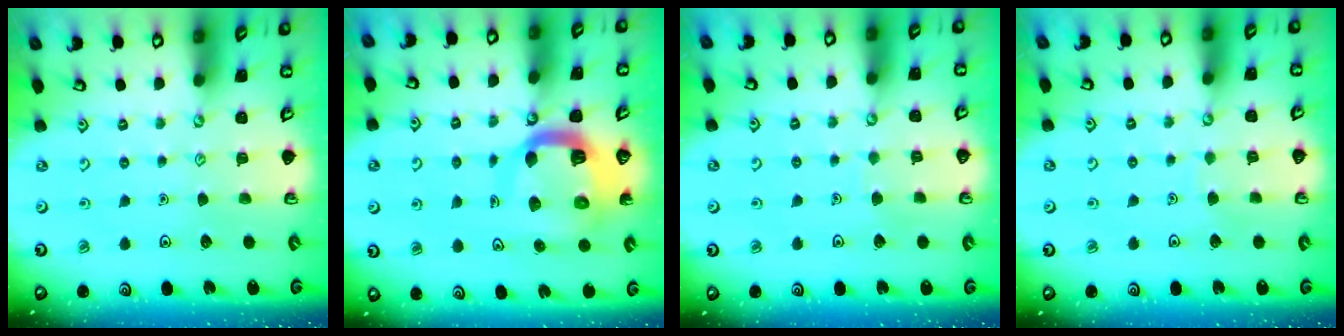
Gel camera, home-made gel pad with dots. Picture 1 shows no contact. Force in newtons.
{"total": 12.5, "press": 12.4, "slide": 1.5}
{"total": 2.3, "press": 2.3, "slide": 0.1}
{"total": 2.7, "press": 2.7, "slide": 0.2}